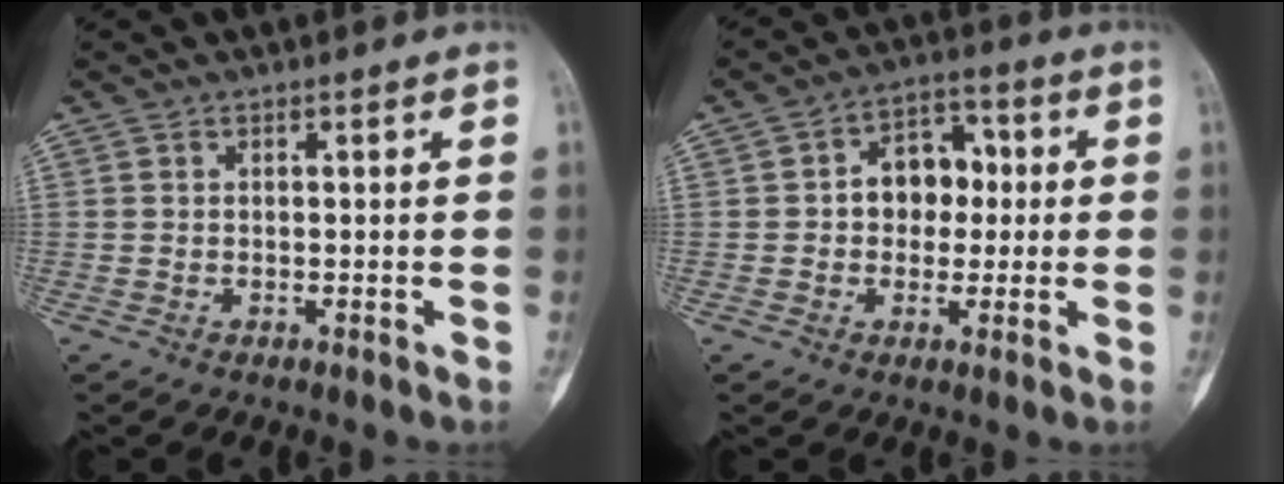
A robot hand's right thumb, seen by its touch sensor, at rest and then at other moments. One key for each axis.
{"total": 9.0, "fx": 0.5, "fy": 6.7, "fz": 5.9, "tx": -0.048, "ty": 0.024, "tz": 0.001}